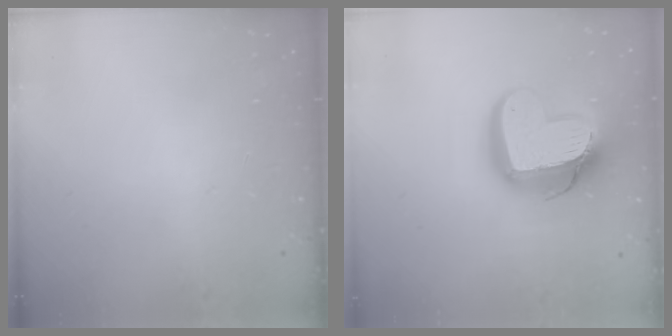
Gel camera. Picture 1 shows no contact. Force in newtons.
{"total": 21.9, "press": 21.8, "slide": 2.2}